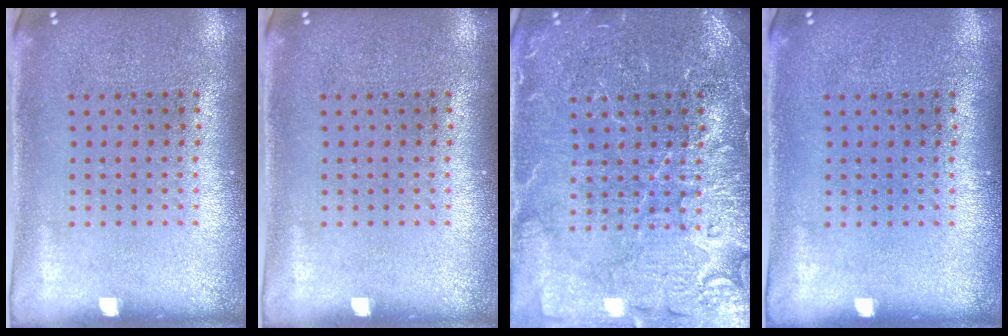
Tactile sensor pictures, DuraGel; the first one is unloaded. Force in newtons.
{"total": 0.0}
{"total": 6.1, "press": 6.1, "slide": 0.9}
{"total": 0.0}